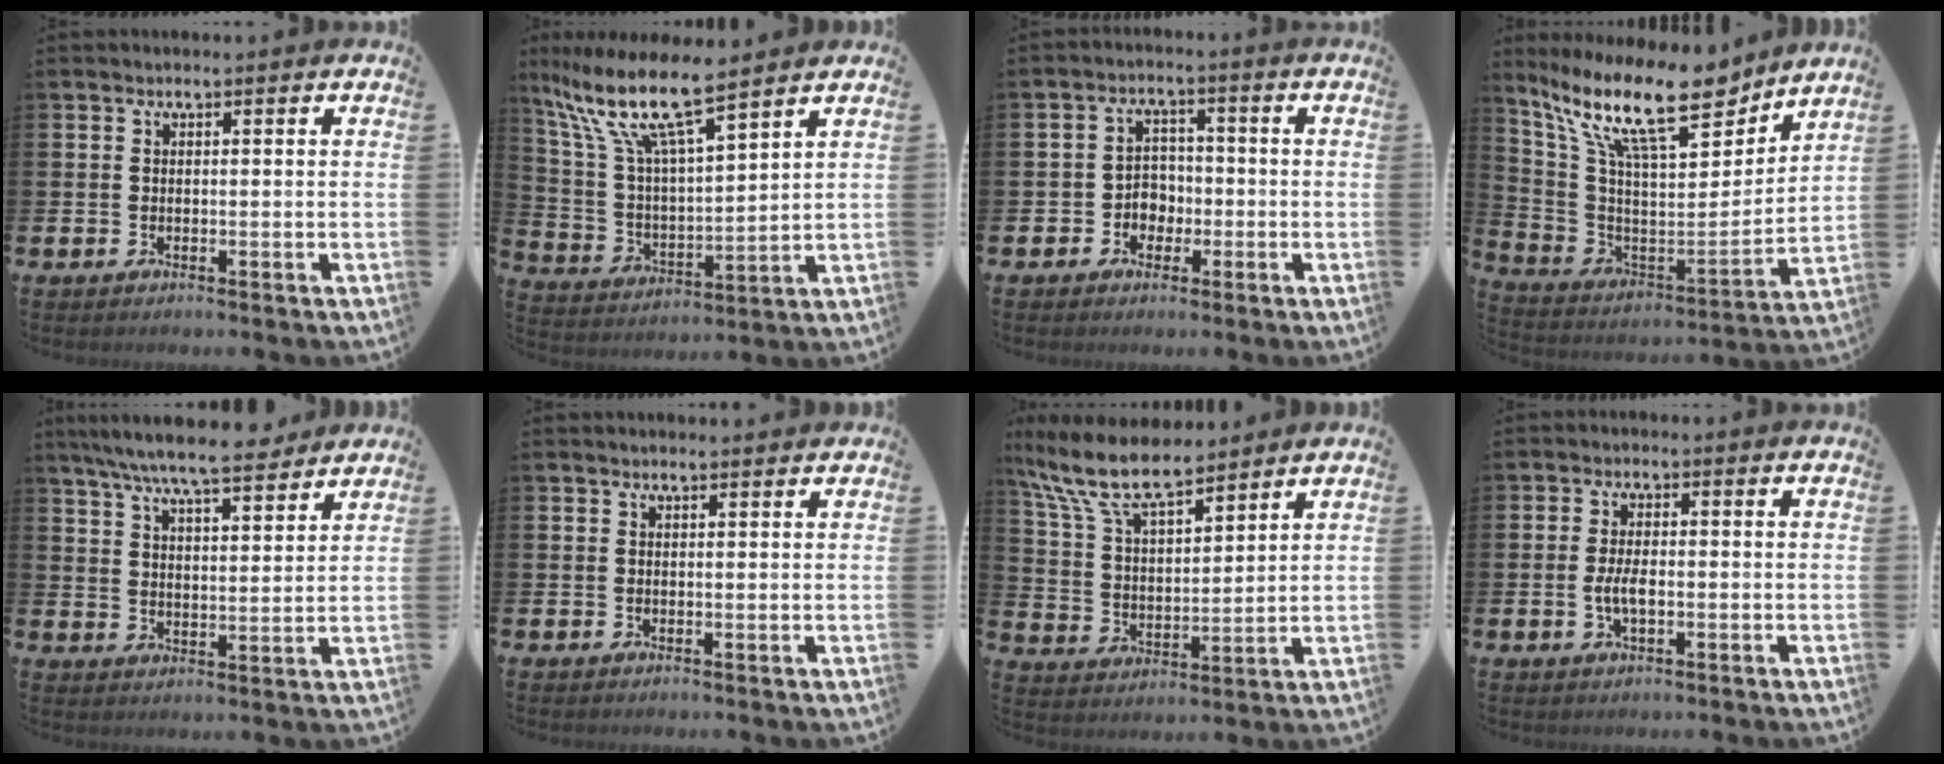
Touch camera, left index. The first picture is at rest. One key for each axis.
{"total": 11.0, "fx": 9.0, "fy": 1.6, "fz": 6.1, "tx": -0.158, "ty": -0.047, "tz": 0.150}
{"total": 3.3, "fx": -1.4, "fy": 2.8, "fz": 1.1, "tx": -0.029, "ty": 0.006, "tz": -0.033}
{"total": 15.4, "fx": 11.8, "fy": 4.1, "fz": 9.1, "tx": -0.205, "ty": -0.069, "tz": 0.200}
{"total": 8.2, "fx": 7.6, "fy": 0.9, "fz": 3.0, "tx": -0.078, "ty": -0.039, "tz": 0.136}
{"total": 0.9, "fx": 0.8, "fy": 0.0, "fz": 0.2, "tx": 0.006, "ty": -0.004, "tz": 0.013}
{"total": 10.0, "fx": 8.6, "fy": 2.7, "fz": 4.2, "tx": -0.125, "ty": -0.037, "tz": 0.157}
{"total": 3.2, "fx": -0.5, "fy": 1.3, "fz": 2.9, "tx": -0.044, "ty": -0.002, "tz": -0.012}